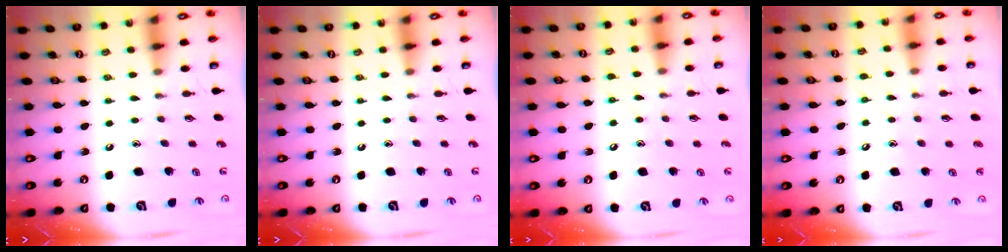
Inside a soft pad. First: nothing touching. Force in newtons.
{"total": 0.0}
{"total": 6.0, "press": 5.9, "slide": 0.6}
{"total": 6.0, "press": 5.9, "slide": 0.8}